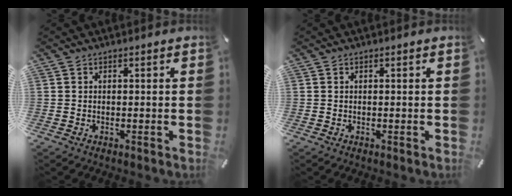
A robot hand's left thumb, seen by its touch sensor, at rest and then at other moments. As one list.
[{"total": 0.0}]